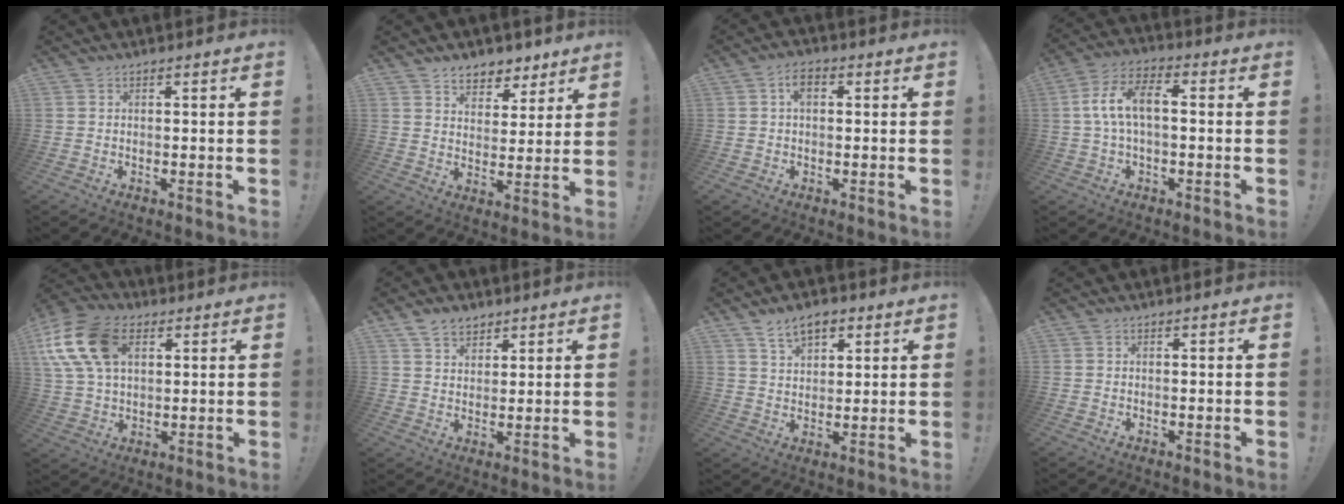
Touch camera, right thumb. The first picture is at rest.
{"total": 7.4, "force": [5.5, 4.7, 1.5], "torque": [-0.019, -0.041, 0.105]}
{"total": 4.7, "force": [1.1, 2.5, 3.8], "torque": [-0.056, 0.006, 0.018]}
{"total": 9.9, "force": [0.3, 4.6, 8.7], "torque": [-0.179, 0.007, 0.005]}
{"total": 18.9, "force": [6.4, 12.4, 12.7], "torque": [-0.255, -0.013, 0.120]}
{"total": 6.3, "force": [4.6, 3.9, 1.9], "torque": [-0.037, -0.018, 0.088]}
{"total": 7.9, "force": [4.7, 4.8, 4.3], "torque": [-0.072, -0.011, 0.088]}
{"total": 0.0}